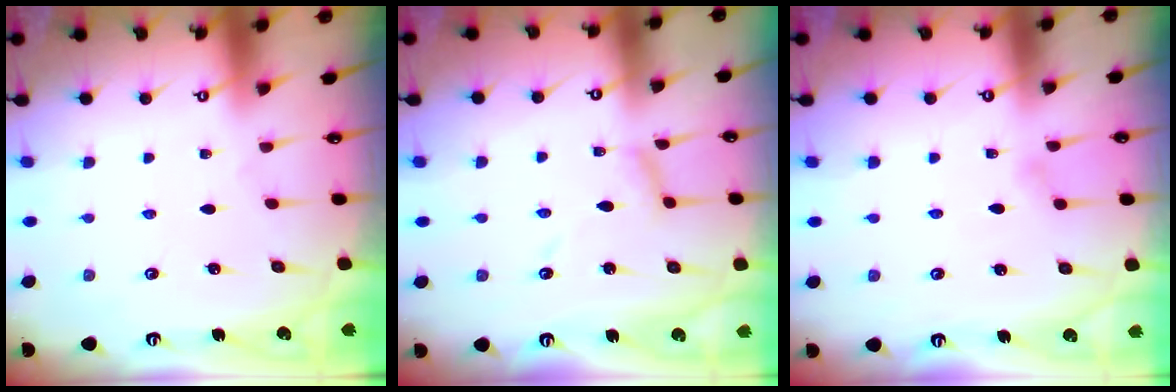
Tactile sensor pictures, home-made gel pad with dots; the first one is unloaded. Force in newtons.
{"total": 6.1, "press": 6.1, "slide": 0.3}
{"total": 2.9, "press": 2.9, "slide": 0.4}